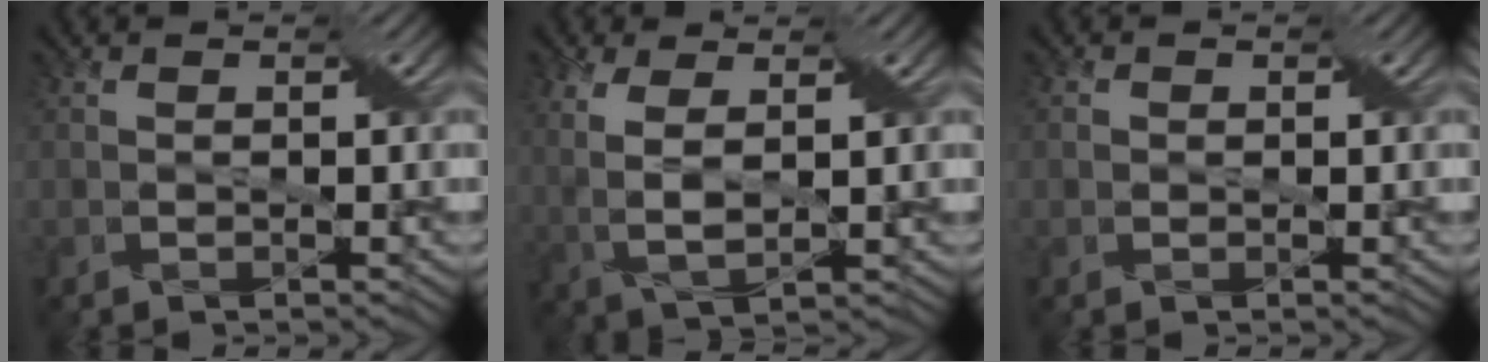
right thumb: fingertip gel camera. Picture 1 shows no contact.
{"total": 5.1, "force": [1.4, 2.0, 4.5], "torque": [-0.111, 0.003, 0.027]}
{"total": 0.7, "force": [0.0, 0.7, 0.2], "torque": [-0.007, 0.000, -0.001]}